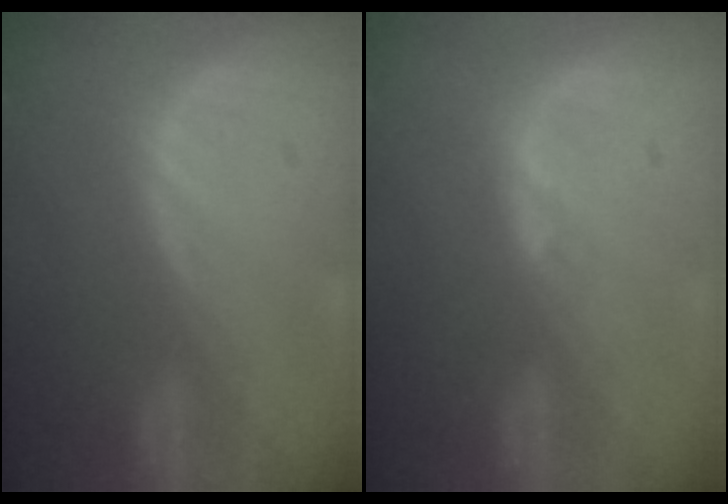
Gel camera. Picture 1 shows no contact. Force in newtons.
{"total": 0.7, "press": 0.6, "slide": 0.3}